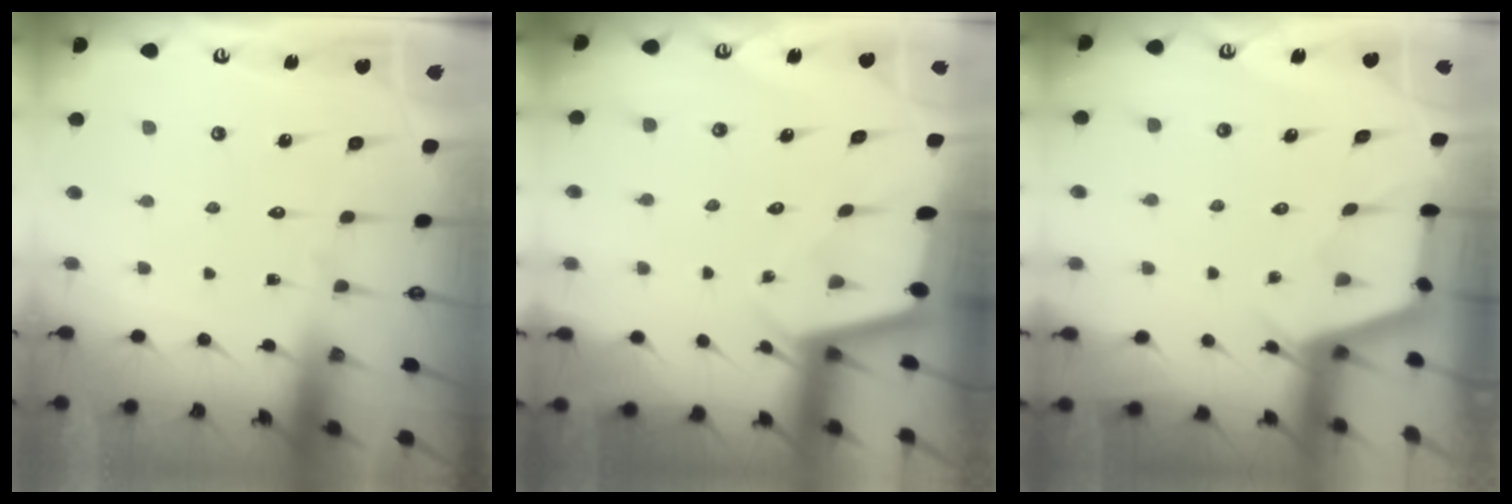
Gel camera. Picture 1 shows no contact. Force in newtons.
{"total": 2.1, "press": 2.1, "slide": 0.1}
{"total": 2.8, "press": 2.8, "slide": 0.4}